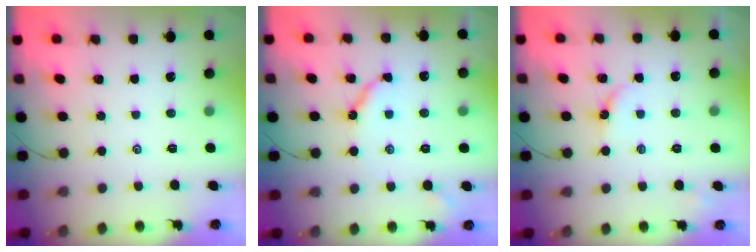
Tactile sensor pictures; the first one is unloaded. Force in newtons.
{"total": 7.2, "press": 7.1, "slide": 0.9}
{"total": 4.6, "press": 4.5, "slide": 0.4}